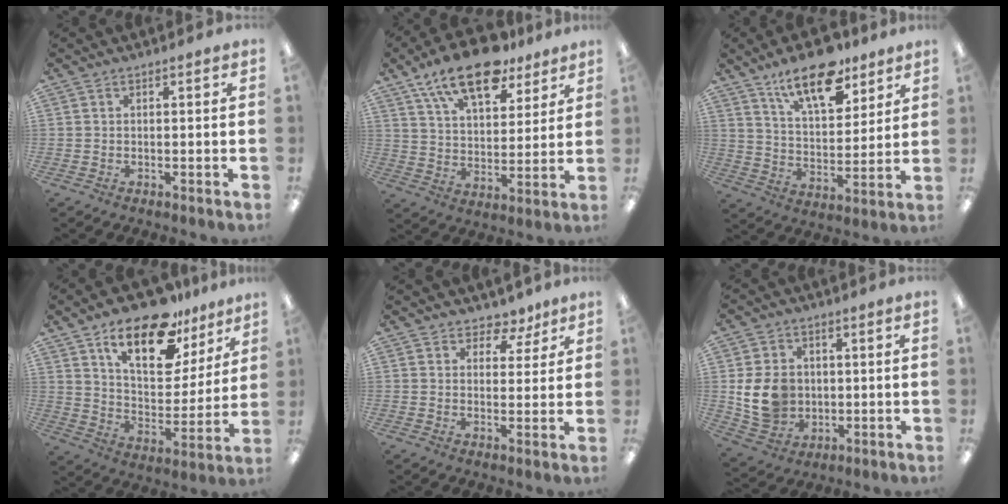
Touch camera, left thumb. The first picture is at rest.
{"total": 17.2, "force": [12.1, 7.8, 9.4], "torque": [-0.157, -0.062, 0.212]}
{"total": 15.7, "force": [11.2, 6.6, 8.9], "torque": [-0.143, -0.057, 0.193]}
{"total": 19.6, "force": [13.2, 8.8, 11.5], "torque": [-0.187, -0.073, 0.226]}
{"total": 4.8, "force": [3.6, 3.1, 1.0], "torque": [-0.003, -0.022, 0.062]}
{"total": 10.8, "force": [0.4, 9.1, 5.8], "torque": [-0.124, 0.008, 0.013]}